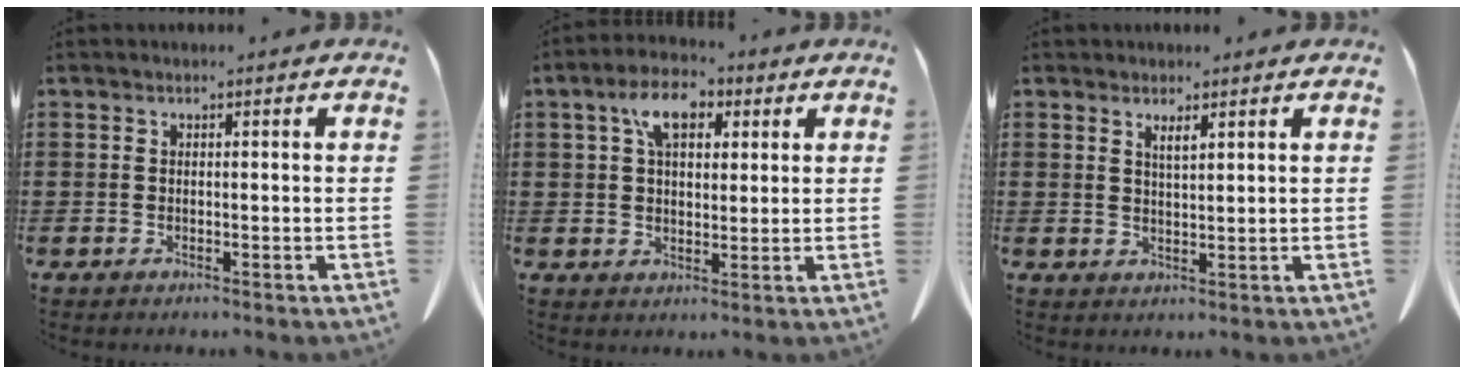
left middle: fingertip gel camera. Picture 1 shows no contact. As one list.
[{"total": 6.8, "force": [3.1, 3.6, 4.8], "torque": [-0.092, 0.010, 0.051]}, {"total": 2.0, "force": [1.5, 0.3, 1.2], "torque": [-0.026, 0.000, 0.028]}]